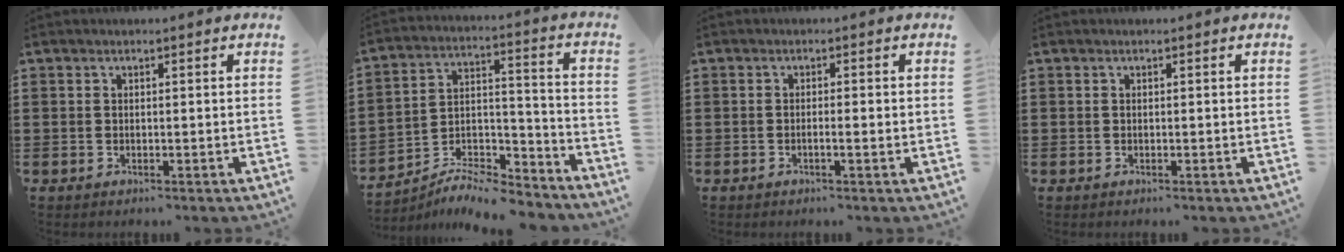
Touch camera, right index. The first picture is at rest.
{"total": 8.2, "force": [-7.6, 2.0, 2.5], "torque": [-0.032, 0.022, -0.144]}
{"total": 1.5, "force": [-0.5, -0.1, 1.4], "torque": [-0.024, -0.004, -0.009]}
{"total": 0.0}